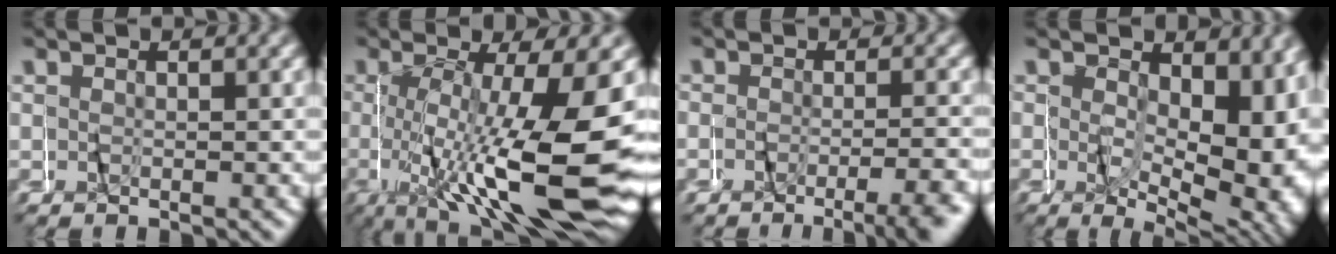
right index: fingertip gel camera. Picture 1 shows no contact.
{"total": 12.2, "force": [-2.9, 2.4, 11.7], "torque": [-0.182, -0.012, -0.035]}
{"total": 3.5, "force": [-2.9, -0.2, 1.8], "torque": [-0.025, -0.008, -0.047]}
{"total": 8.2, "force": [0.2, 3.9, 7.2], "torque": [-0.089, -0.008, 0.003]}